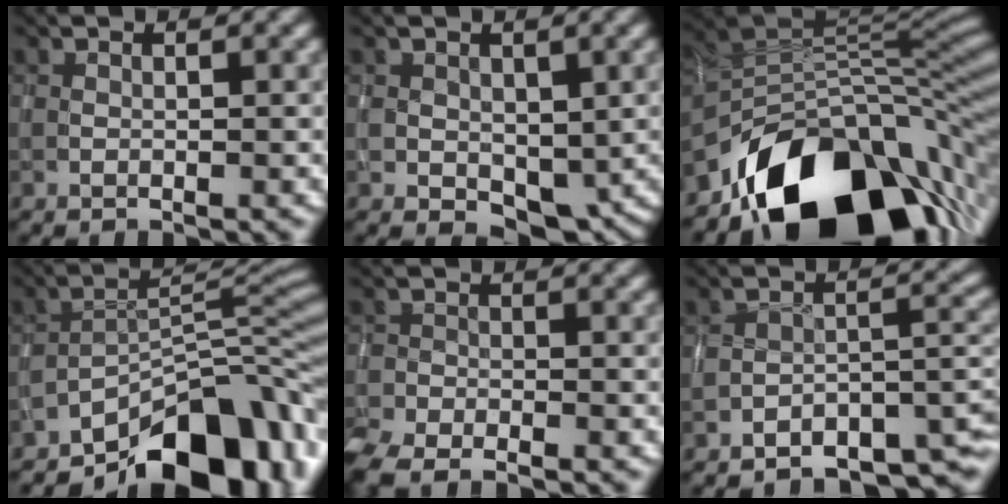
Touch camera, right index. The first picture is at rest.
{"total": 3.6, "force": [-0.2, 2.7, 2.4], "torque": [-0.036, -0.012, 0.002]}
{"total": 14.3, "force": [-8.0, 7.9, 8.8], "torque": [-0.131, 0.006, -0.127]}
{"total": 11.7, "force": [-8.5, 4.2, 6.8], "torque": [-0.069, 0.011, -0.152]}
{"total": 5.0, "force": [-4.1, 1.9, 2.1], "torque": [-0.038, -0.019, -0.072]}
{"total": 6.2, "force": [-5.2, 2.4, 2.5], "torque": [-0.014, -0.015, -0.081]}